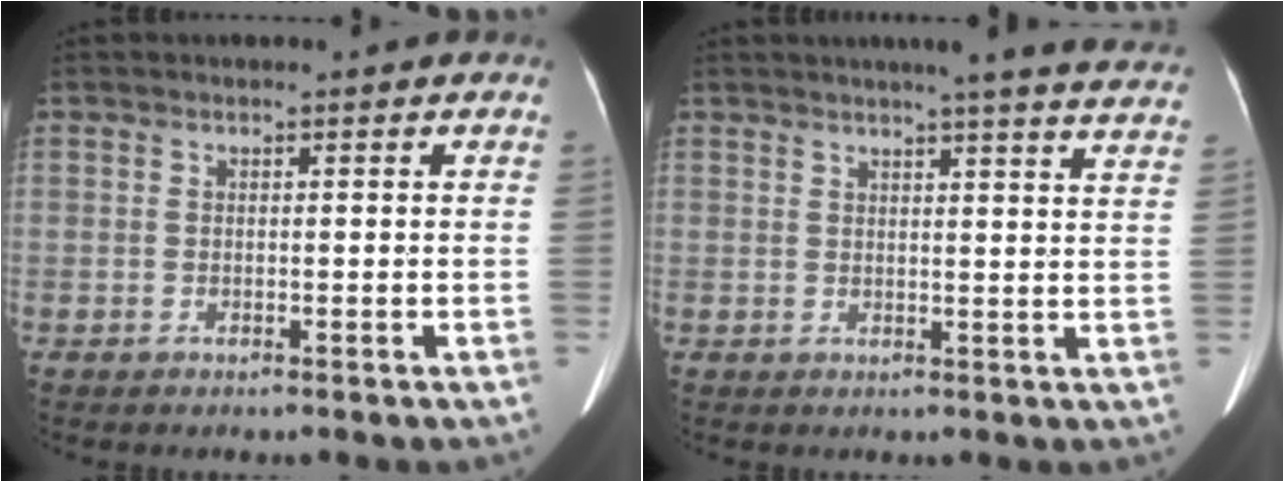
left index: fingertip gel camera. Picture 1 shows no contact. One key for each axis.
{"total": 17.8, "fx": 16.2, "fy": 0.1, "fz": 7.4, "tx": -0.092, "ty": -0.031, "tz": 0.178}